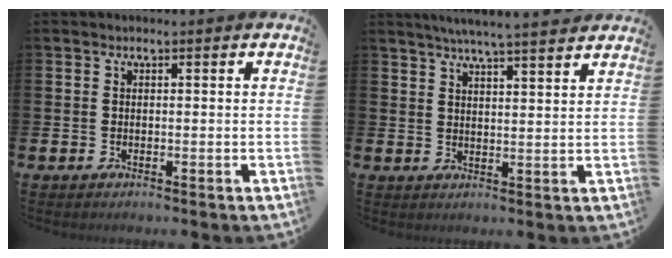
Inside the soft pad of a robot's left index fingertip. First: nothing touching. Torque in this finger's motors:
{"motor_torque": [1.01, -1.13, 0.52, 0.06]}